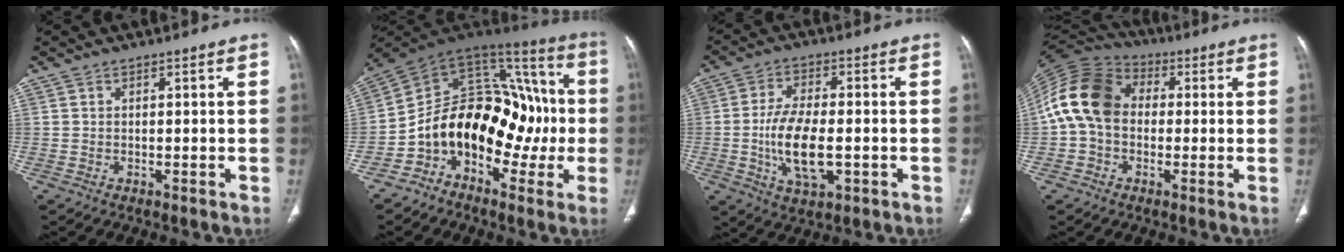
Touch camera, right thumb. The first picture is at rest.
{"total": 22.2, "force": [-4.7, 15.0, 15.6], "torque": [-0.194, 0.095, -0.077]}
{"total": 11.2, "force": [-2.0, 5.2, 9.8], "torque": [-0.181, 0.003, -0.033]}
{"total": 14.3, "force": [0.4, 10.9, 9.3], "torque": [-0.177, 0.035, -0.005]}